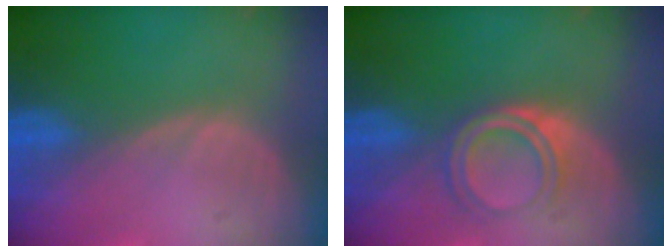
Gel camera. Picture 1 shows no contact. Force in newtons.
{"total": 4.2, "press": 4.0, "slide": 1.1}